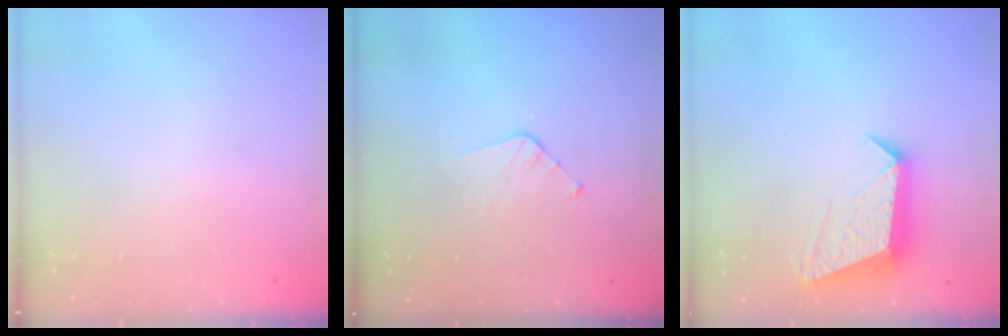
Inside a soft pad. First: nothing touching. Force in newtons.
{"total": 3.2, "press": 3.2, "slide": 0.3}
{"total": 12.1, "press": 12.1, "slide": 1.0}